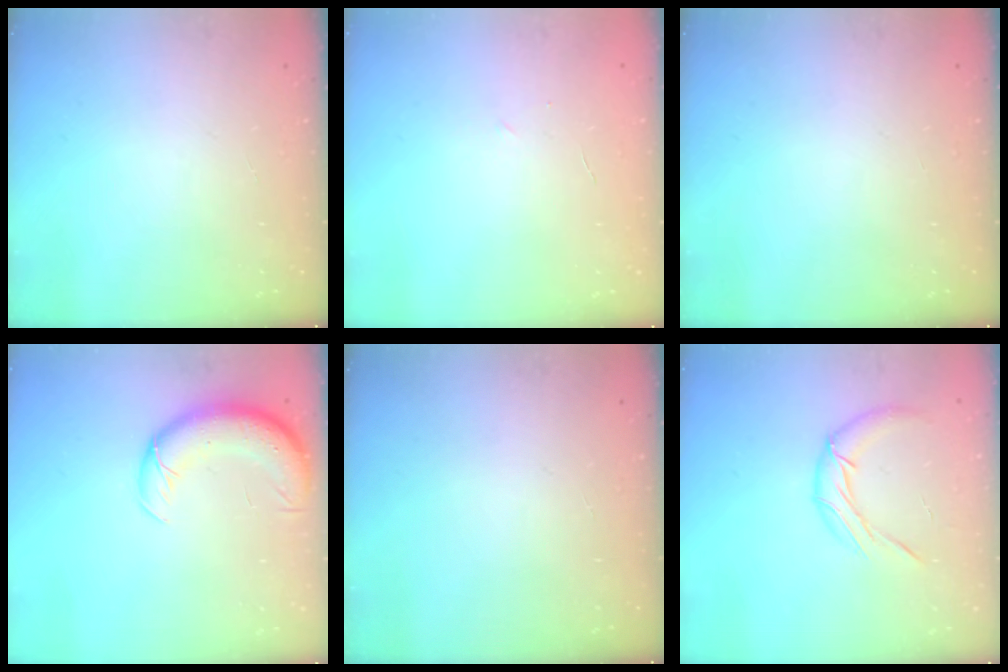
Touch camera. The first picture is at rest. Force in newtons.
{"total": 2.2, "press": 2.1, "slide": 0.6}
{"total": 0.0}
{"total": 9.9, "press": 9.6, "slide": 2.6}
{"total": 0.0}
{"total": 11.3, "press": 11.2, "slide": 1.5}